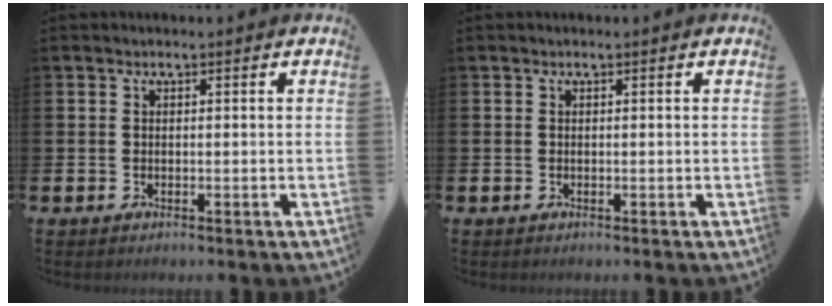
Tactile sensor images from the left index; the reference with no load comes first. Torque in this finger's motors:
{"motor_torque": [0.00, 0.00, 0.00, 0.00]}